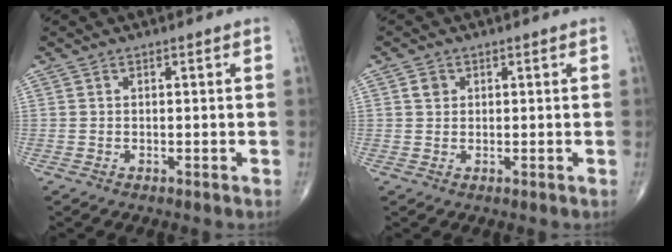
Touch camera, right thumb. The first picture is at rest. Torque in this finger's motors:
{"motor_torque": [0.21, 0.46, 0.44, 0.34, 0.00]}